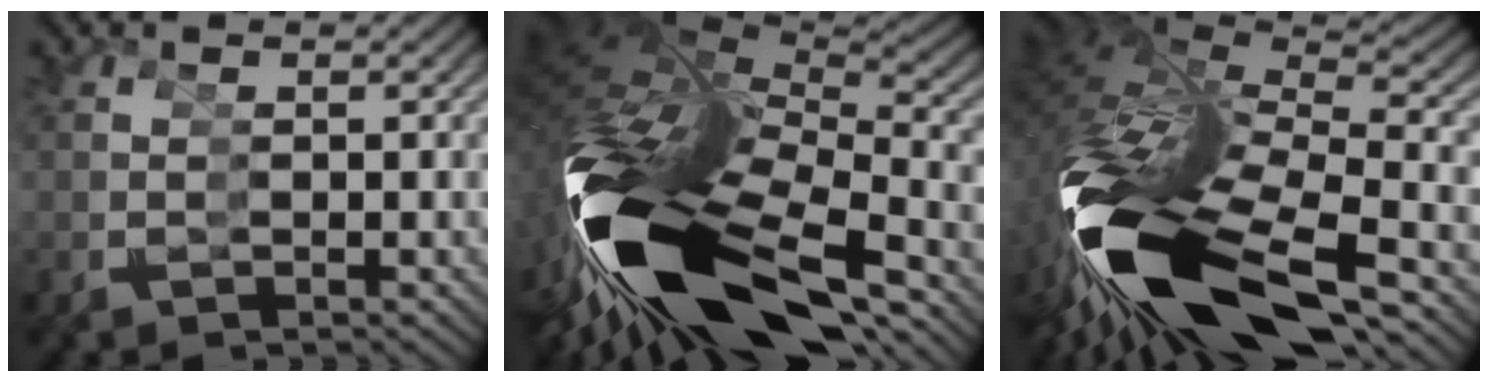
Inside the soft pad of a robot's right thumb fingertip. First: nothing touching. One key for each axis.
{"total": 25.8, "fx": -5.3, "fy": 13.9, "fz": 21.0, "tx": -0.419, "ty": -0.062, "tz": -0.054}
{"total": 22.2, "fx": -4.6, "fy": 12.7, "fz": 17.6, "tx": -0.381, "ty": -0.063, "tz": -0.044}